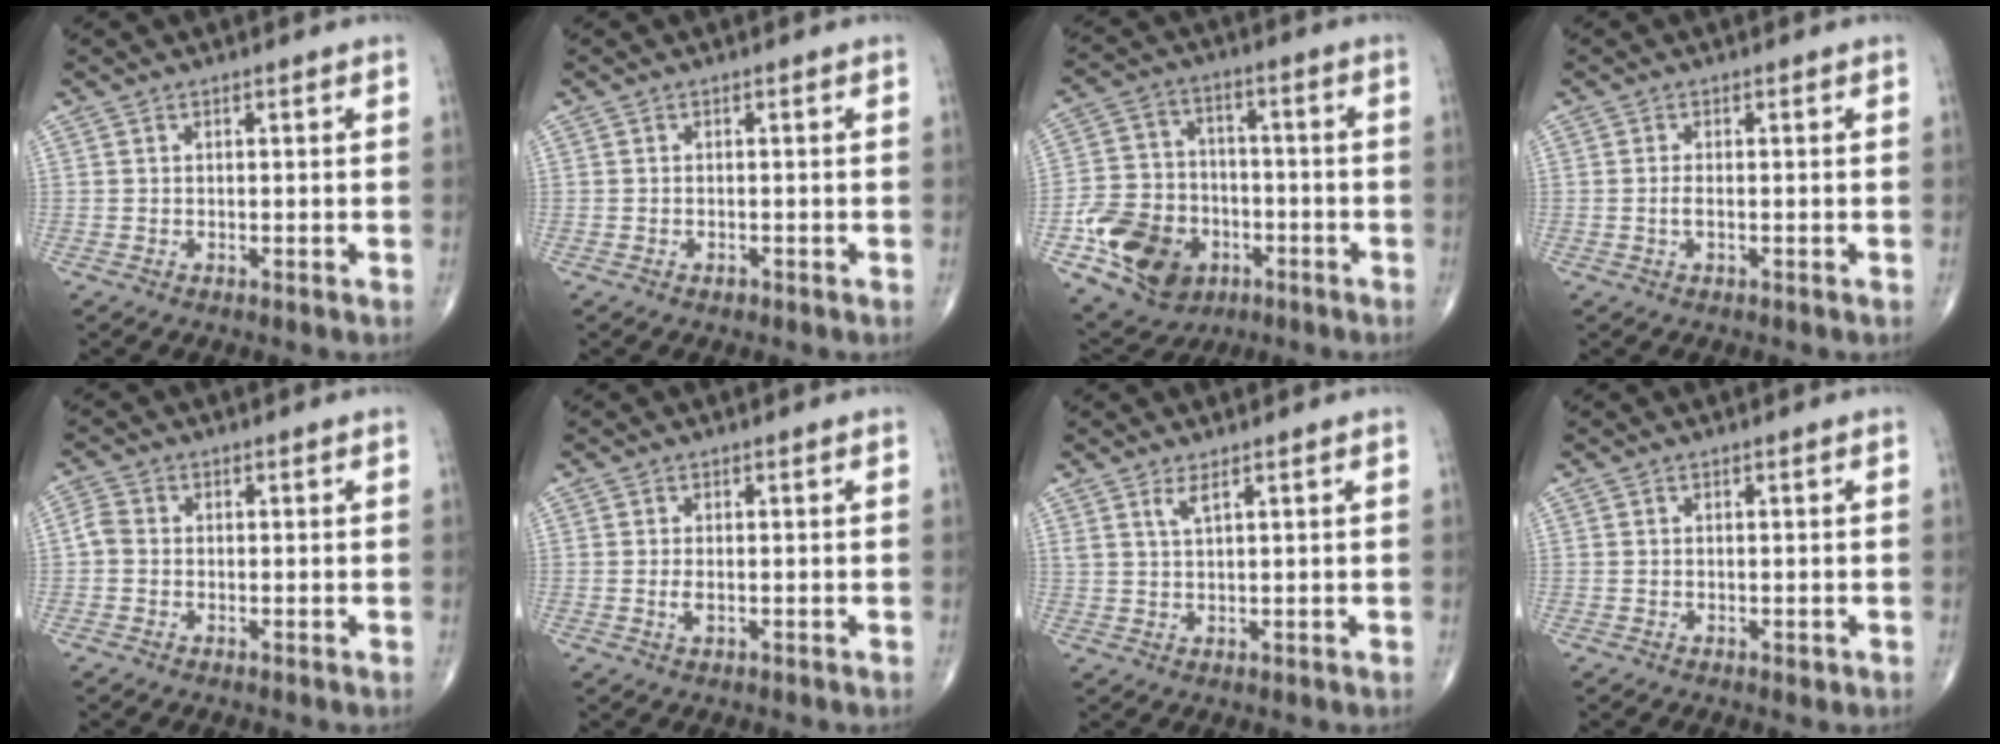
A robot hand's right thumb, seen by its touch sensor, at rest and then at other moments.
{"total": 0.6, "force": [-0.4, 0.4, 0.3], "torque": [-0.003, 0.001, -0.007]}
{"total": 16.7, "force": [-6.4, 12.7, 8.8], "torque": [-0.134, 0.029, -0.105]}
{"total": 1.4, "force": [-0.3, 0.5, 1.3], "torque": [-0.027, -0.003, -0.007]}
{"total": 2.4, "force": [-0.4, 1.9, 1.4], "torque": [-0.025, 0.004, -0.019]}
{"total": 1.5, "force": [-0.2, 0.6, 1.4], "torque": [-0.030, -0.006, -0.006]}
{"total": 2.2, "force": [1.3, 0.3, 1.7], "torque": [-0.038, -0.009, 0.031]}
{"total": 0.7, "force": [-0.3, 0.3, 0.5], "torque": [-0.005, -0.001, -0.004]}